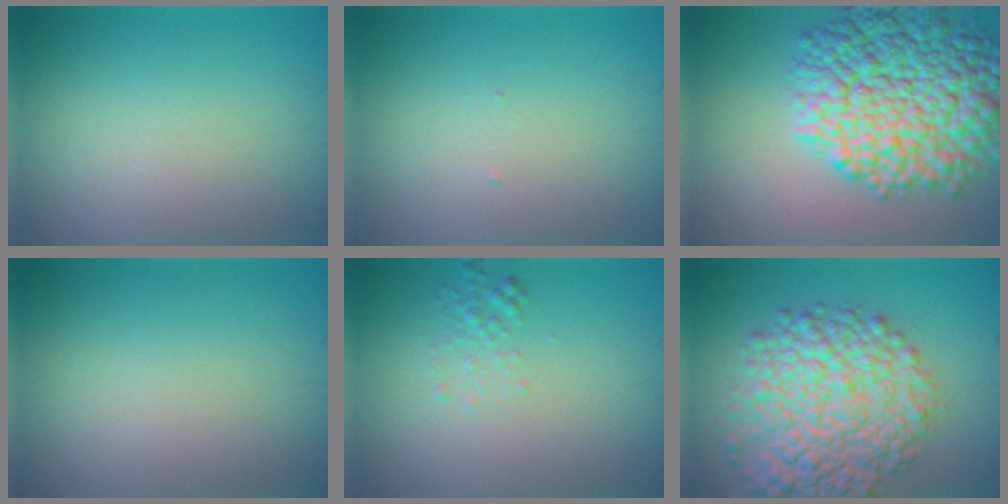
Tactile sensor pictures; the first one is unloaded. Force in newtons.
{"total": 0.0}
{"total": 12.2, "press": 12.2, "slide": 0.2}
{"total": 0.0}
{"total": 1.3, "press": 1.3, "slide": 0.1}
{"total": 9.9, "press": 9.9, "slide": 0.3}